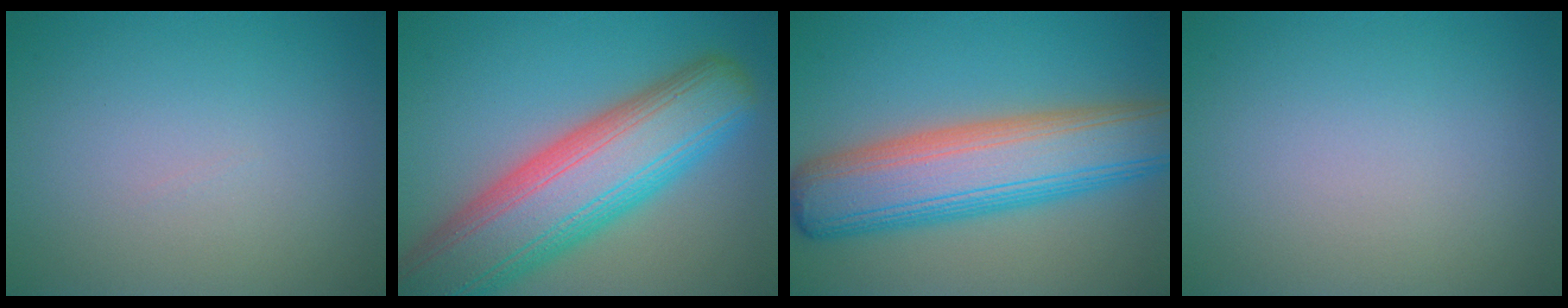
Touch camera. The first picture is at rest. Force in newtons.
{"total": 12.4, "press": 12.4, "slide": 0.7}
{"total": 10.6, "press": 10.6, "slide": 0.3}
{"total": 0.0}